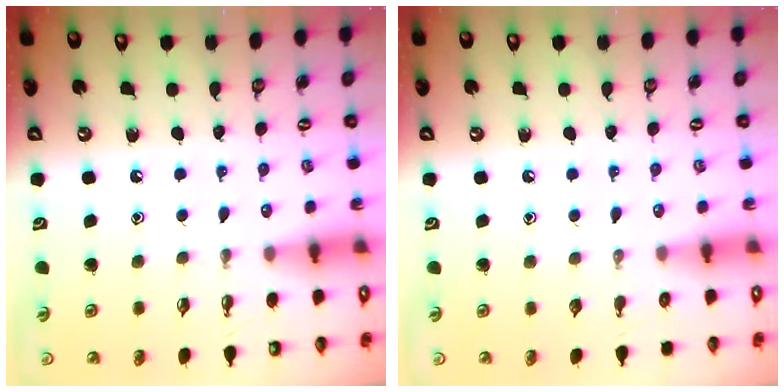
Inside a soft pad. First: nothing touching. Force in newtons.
{"total": 0.0}